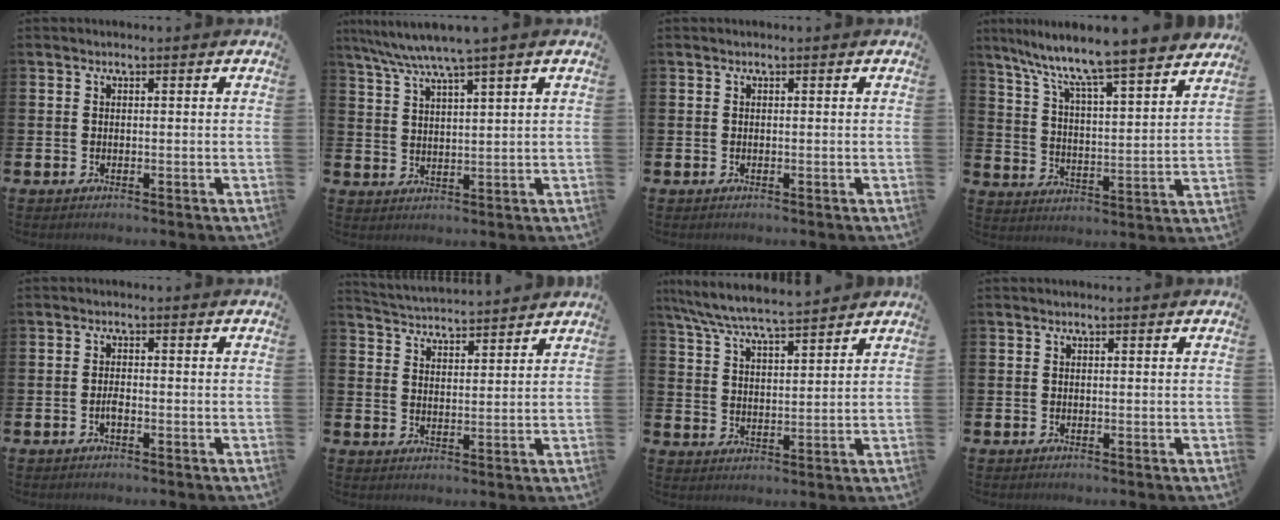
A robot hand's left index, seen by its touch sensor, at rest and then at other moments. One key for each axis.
{"total": 5.8, "fx": 5.0, "fy": -0.5, "fz": 2.9, "tx": -0.075, "ty": -0.015, "tz": 0.088}
{"total": 0.0}
{"total": 9.3, "fx": 8.6, "fy": 0.1, "fz": 3.4, "tx": -0.097, "ty": -0.068, "tz": 0.144}
{"total": 1.3, "fx": -0.6, "fy": 0.4, "fz": 1.1, "tx": -0.015, "ty": -0.002, "tz": -0.013}
{"total": 4.3, "fx": 4.3, "fy": 0.1, "fz": -0.3, "tx": -0.013, "ty": -0.029, "tz": 0.077}
{"total": 7.1, "fx": 6.8, "fy": 0.4, "fz": 2.0, "tx": -0.063, "ty": -0.038, "tz": 0.121}
{"total": 0.0}